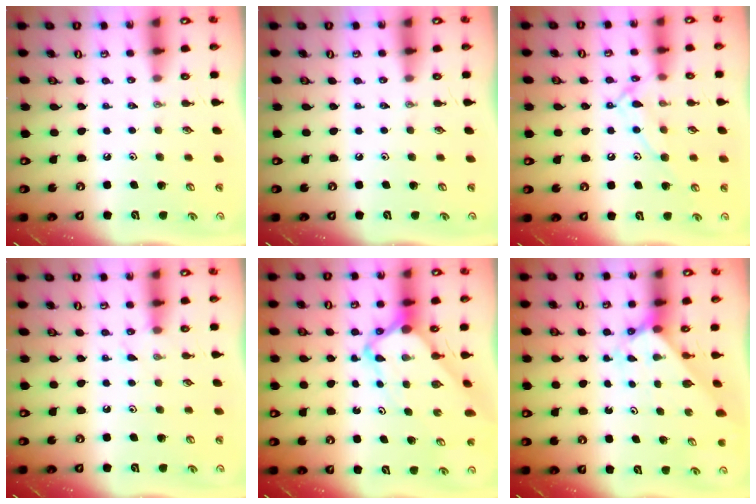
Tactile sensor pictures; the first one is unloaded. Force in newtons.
{"total": 0.0}
{"total": 11.3, "press": 11.3, "slide": 0.8}
{"total": 4.2, "press": 4.2, "slide": 0.5}
{"total": 6.3, "press": 6.3, "slide": 0.5}
{"total": 2.1, "press": 2.1, "slide": 0.2}